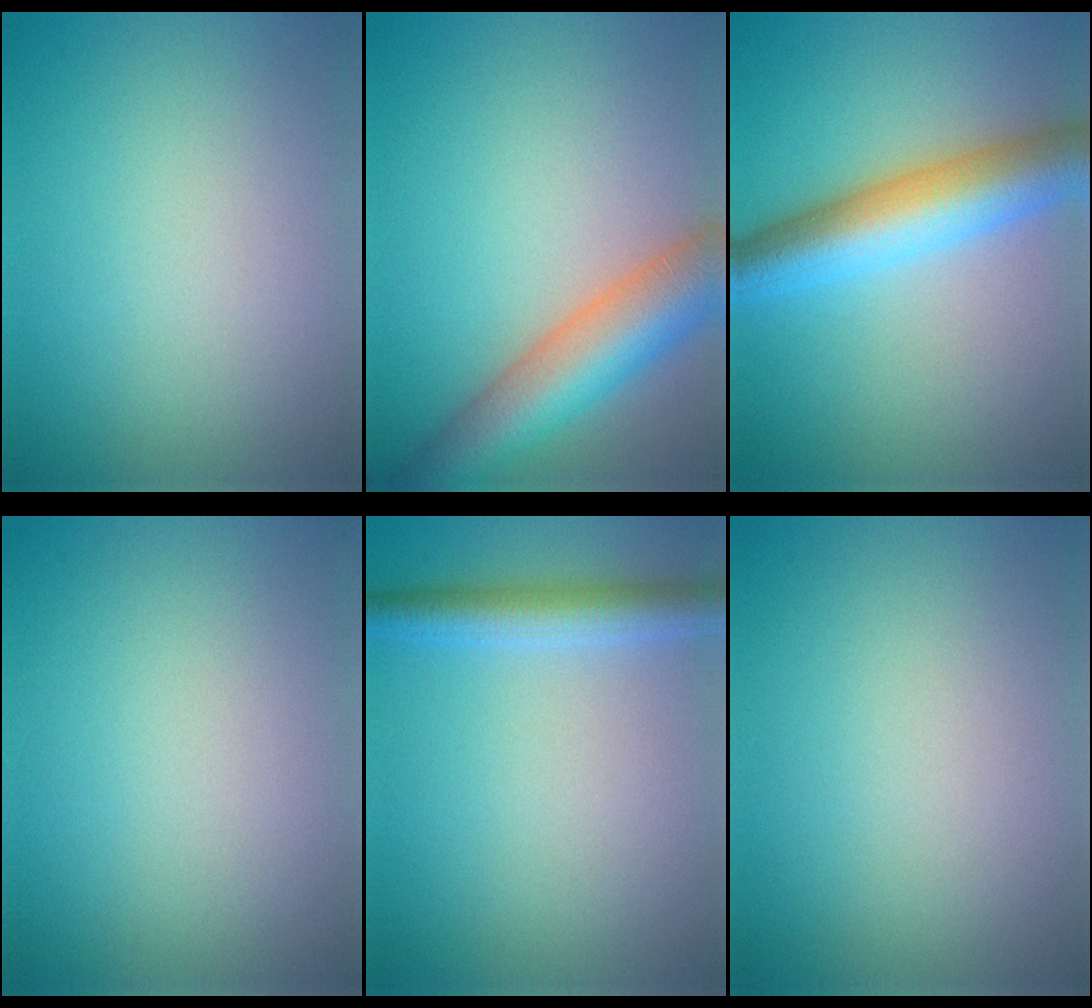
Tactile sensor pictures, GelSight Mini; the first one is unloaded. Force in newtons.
{"total": 8.2, "press": 8.2, "slide": 0.5}
{"total": 7.7, "press": 7.7, "slide": 0.1}
{"total": 0.0}
{"total": 3.5, "press": 3.5, "slide": 0.1}
{"total": 0.0}